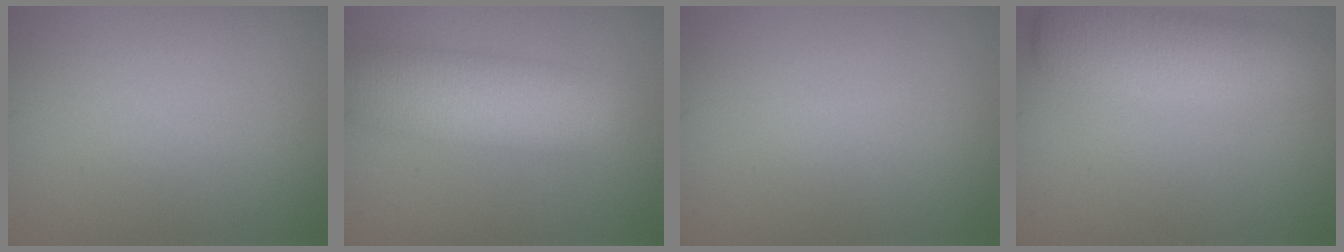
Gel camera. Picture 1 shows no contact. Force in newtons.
{"total": 7.3, "press": 7.3, "slide": 0.6}
{"total": 0.0}
{"total": 5.6, "press": 5.5, "slide": 0.3}